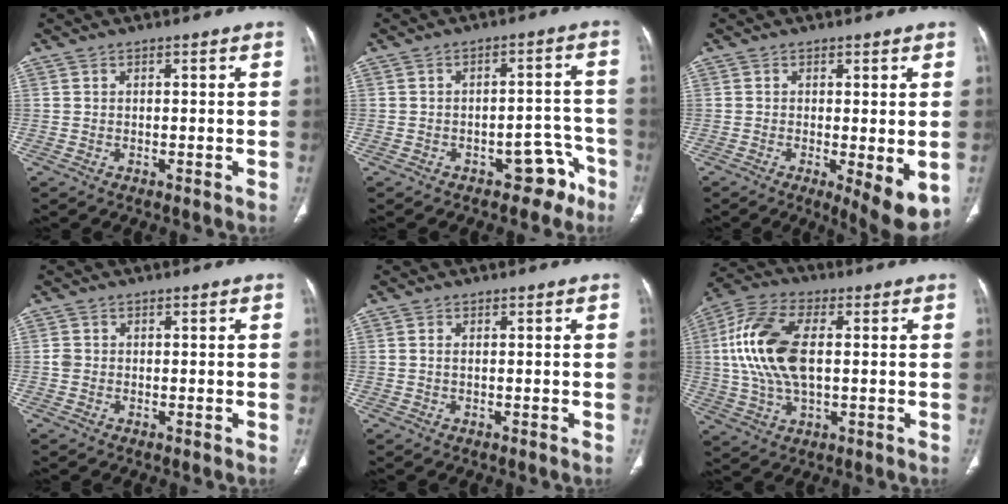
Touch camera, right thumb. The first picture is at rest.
{"total": 6.5, "force": [-4.3, 3.8, 2.9], "torque": [0.001, 0.056, -0.056]}
{"total": 8.0, "force": [-1.8, 2.4, 7.5], "torque": [-0.103, -0.023, -0.025]}
{"total": 1.3, "force": [-0.1, 1.2, 0.6], "torque": [-0.010, 0.002, -0.003]}
{"total": 0.8, "force": [0.1, 0.4, 0.7], "torque": [-0.020, 0.003, 0.003]}
{"total": 15.8, "force": [1.6, 8.3, 13.3], "torque": [-0.284, 0.014, 0.029]}